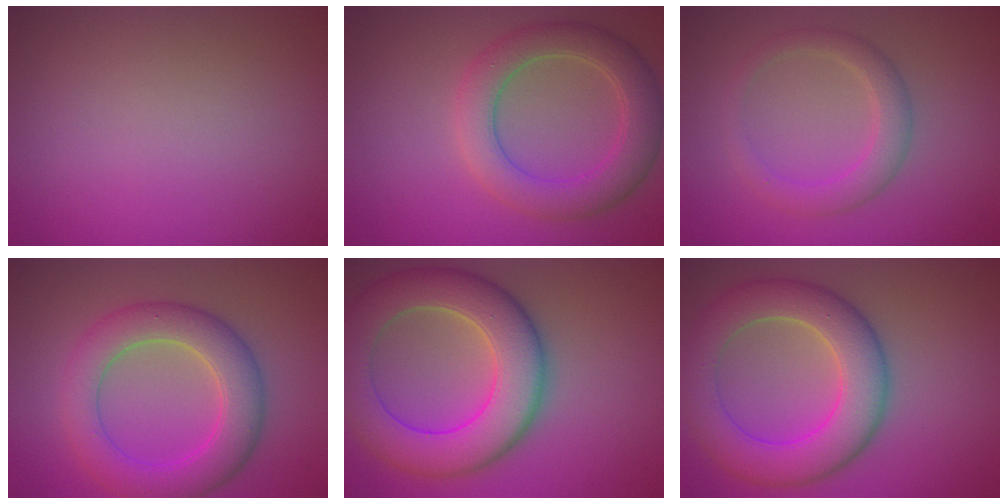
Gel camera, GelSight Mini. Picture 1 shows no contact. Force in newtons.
{"total": 5.3, "press": 5.3, "slide": 0.2}
{"total": 2.8, "press": 2.8, "slide": 0.1}
{"total": 6.3, "press": 6.3, "slide": 0.2}
{"total": 9.6, "press": 9.6, "slide": 0.5}
{"total": 8.1, "press": 8.1, "slide": 0.1}